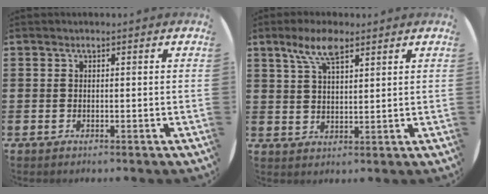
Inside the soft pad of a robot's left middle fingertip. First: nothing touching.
{"total": 6.0, "force": [4.0, 2.1, 4.0], "torque": [-0.080, 0.005, 0.069]}